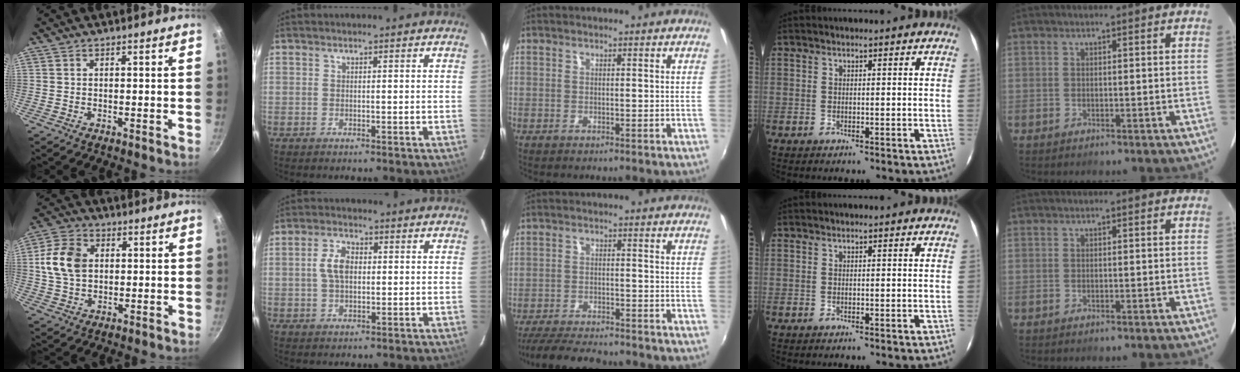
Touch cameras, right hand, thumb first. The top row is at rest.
{"thumb": {"total": 10.3, "force": [1.6, 7.3, 7.0], "torque": [-0.121, 0.009, 0.022]}, "index": {"total": 5.1, "force": [0.5, 3.1, 4.1], "torque": [-0.080, 0.011, 0.012]}, "middle": {"total": 11.0, "force": [-9.9, 2.0, 4.4], "torque": [-0.110, -0.015, -0.161]}}